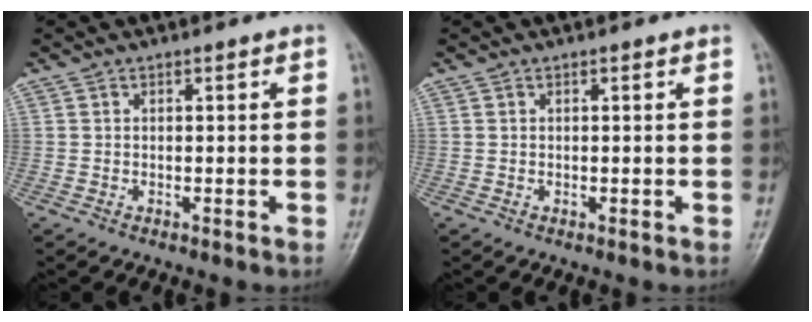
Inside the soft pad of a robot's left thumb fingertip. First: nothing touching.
{"total": 0.0}